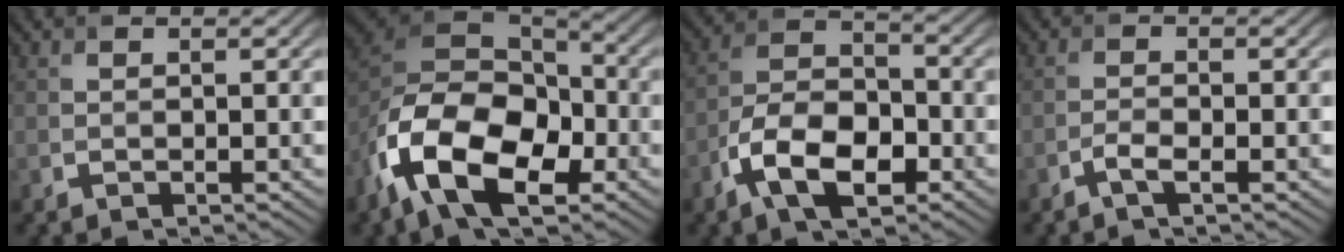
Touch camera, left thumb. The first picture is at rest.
{"total": 16.8, "force": [-7.5, 9.7, 11.4], "torque": [-0.257, -0.038, -0.149]}
{"total": 9.9, "force": [-5.0, 5.2, 6.9], "torque": [-0.134, 0.001, -0.106]}
{"total": 1.8, "force": [-1.1, 0.3, 1.3], "torque": [-0.030, 0.003, -0.026]}